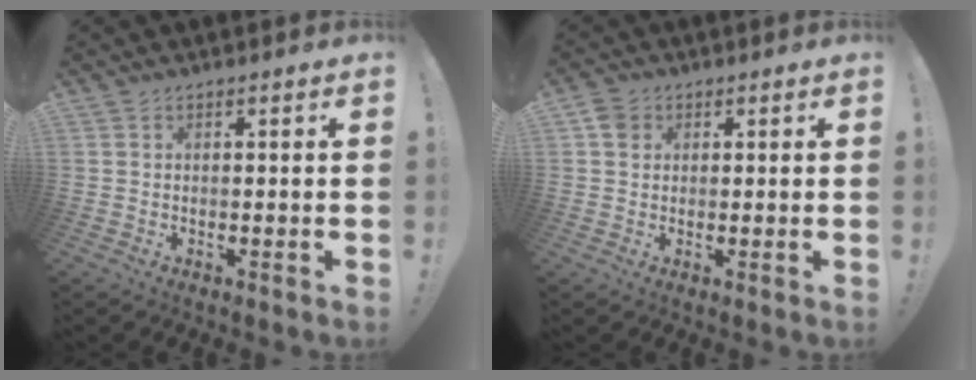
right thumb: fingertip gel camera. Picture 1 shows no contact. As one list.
[{"total": 3.8, "force": [1.4, 3.2, 1.4], "torque": [-0.009, -0.002, 0.025]}]